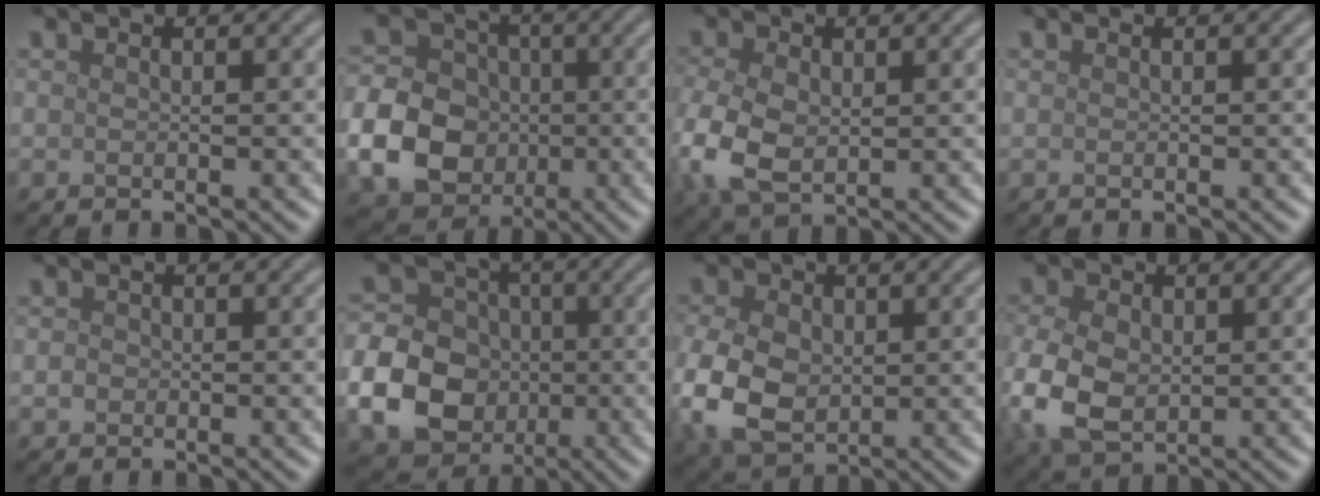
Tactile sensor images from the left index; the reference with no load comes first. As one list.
[{"total": 9.2, "force": [-2.1, 7.7, 4.5], "torque": [-0.086, -0.009, -0.057]}, {"total": 6.1, "force": [-0.9, 4.1, 4.4], "torque": [-0.117, -0.007, -0.019]}, {"total": 0.0}, {"total": 0.8, "force": [-0.2, 0.8, 0.2], "torque": [-0.002, -0.002, -0.006]}, {"total": 10.6, "force": [-2.3, 9.1, 5.0], "torque": [-0.096, -0.022, -0.065]}, {"total": 7.9, "force": [-0.8, 5.6, 5.5], "torque": [-0.142, -0.004, -0.022]}, {"total": 7.1, "force": [-0.9, 4.9, 5.1], "torque": [-0.132, -0.006, -0.019]}]